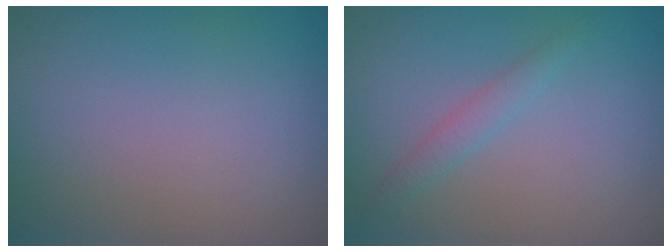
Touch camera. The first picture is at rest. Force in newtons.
{"total": 1.3, "press": 1.3, "slide": 0.1}